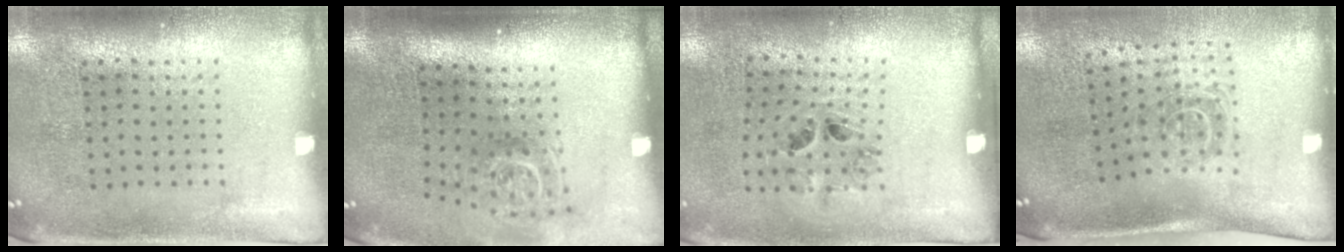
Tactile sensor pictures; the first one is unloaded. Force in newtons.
{"total": 1.8, "press": 1.2, "slide": 1.3}
{"total": 1.3, "press": 0.6, "slide": 1.1}
{"total": 1.7, "press": 1.2, "slide": 1.3}